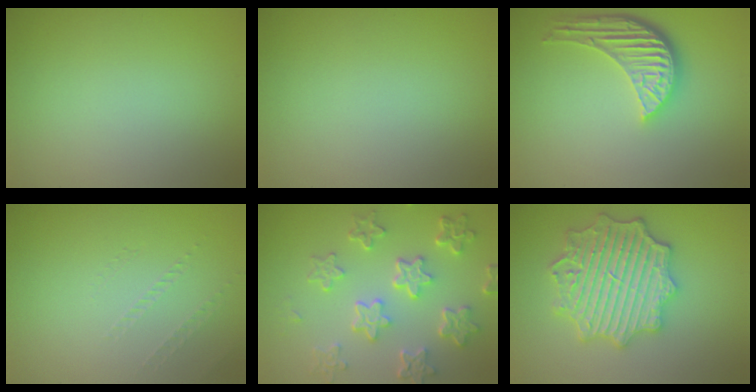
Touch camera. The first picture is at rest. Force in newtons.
{"total": 0.0}
{"total": 5.2, "press": 3.9, "slide": 3.5}
{"total": 0.9, "press": 0.1, "slide": 0.9}
{"total": 6.0, "press": 4.5, "slide": 4.0}
{"total": 6.7, "press": 6.6, "slide": 1.2}